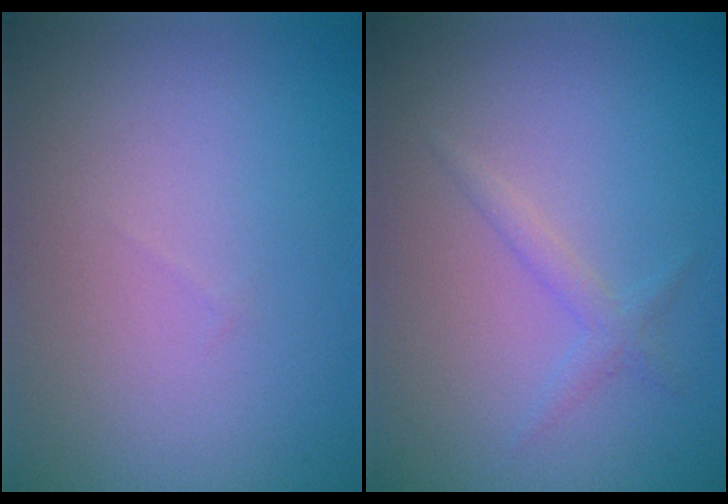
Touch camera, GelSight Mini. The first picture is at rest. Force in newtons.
{"total": 1.3, "press": 1.3, "slide": 0.0}